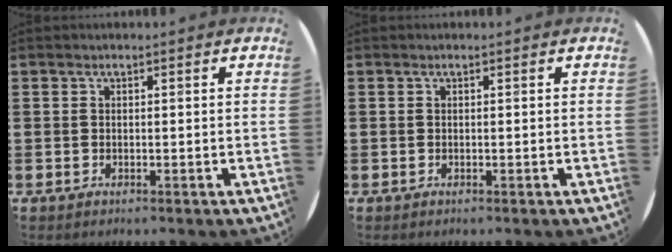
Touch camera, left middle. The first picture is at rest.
{"total": 0.0}